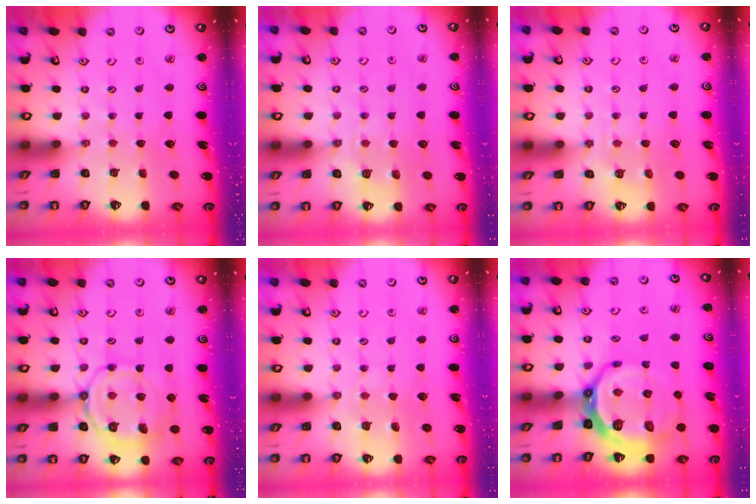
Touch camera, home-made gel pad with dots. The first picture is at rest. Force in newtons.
{"total": 5.2, "press": 5.1, "slide": 1.0}
{"total": 6.1, "press": 6.0, "slide": 0.9}
{"total": 11.3, "press": 11.2, "slide": 1.3}
{"total": 4.0, "press": 3.9, "slide": 0.6}
{"total": 17.3, "press": 16.8, "slide": 4.4}